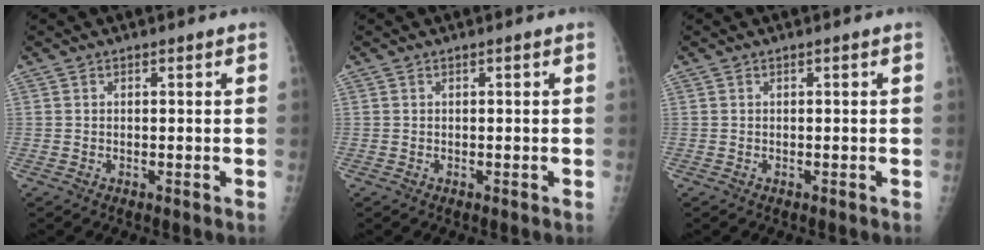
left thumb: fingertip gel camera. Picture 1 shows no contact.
{"total": 0.0}
{"total": 0.0}